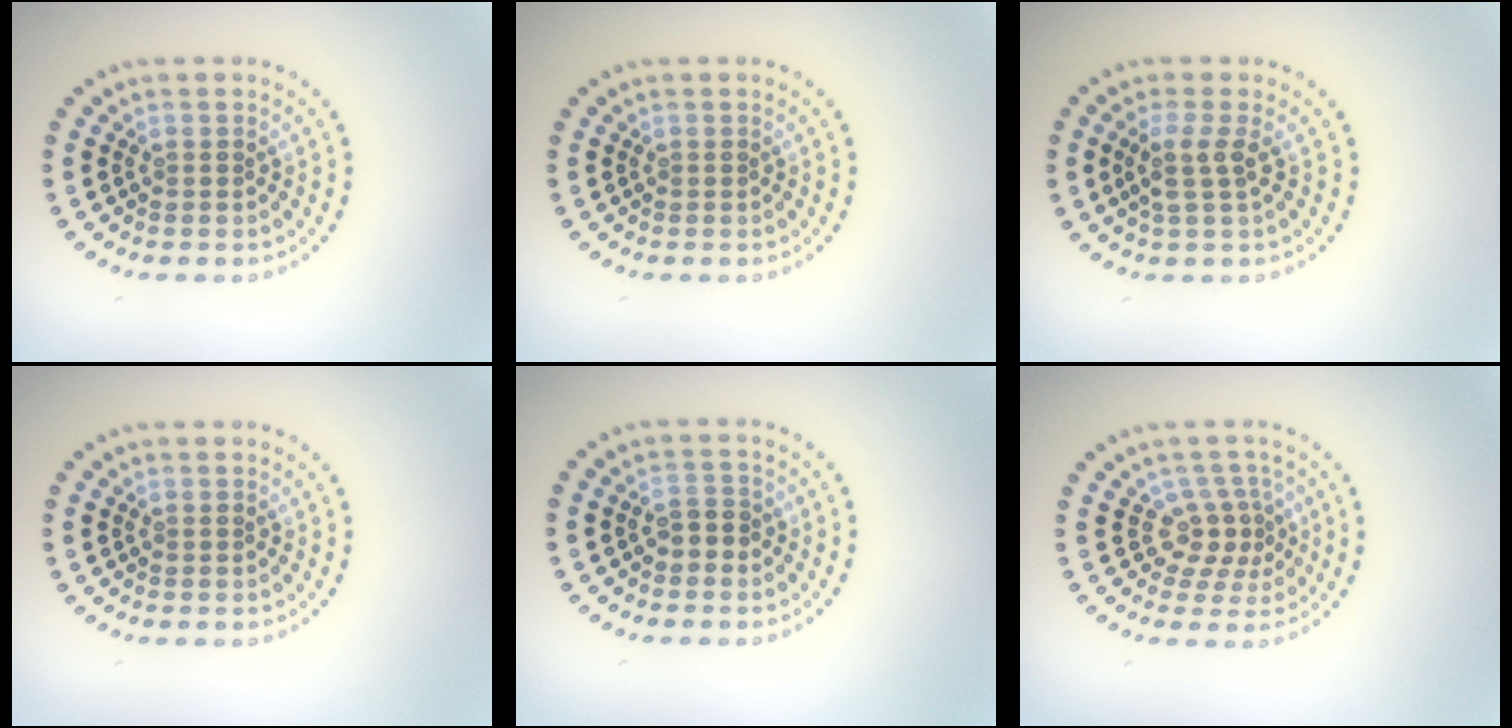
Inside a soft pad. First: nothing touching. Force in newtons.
{"total": 0.0}
{"total": 2.1, "press": 1.7, "slide": 1.3}
{"total": 0.0}
{"total": 1.9, "press": 1.8, "slide": 0.6}
{"total": 2.8, "press": 2.0, "slide": 1.9}